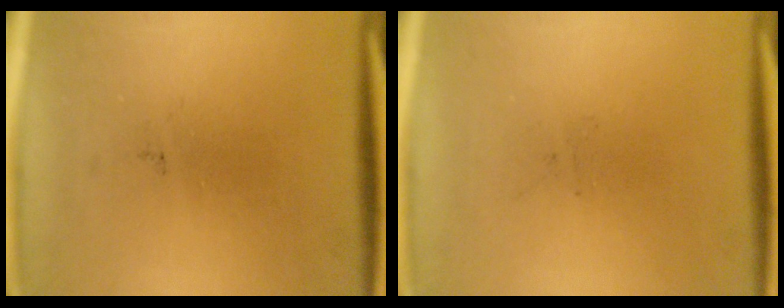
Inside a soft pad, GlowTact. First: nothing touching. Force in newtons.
{"total": 0.0}